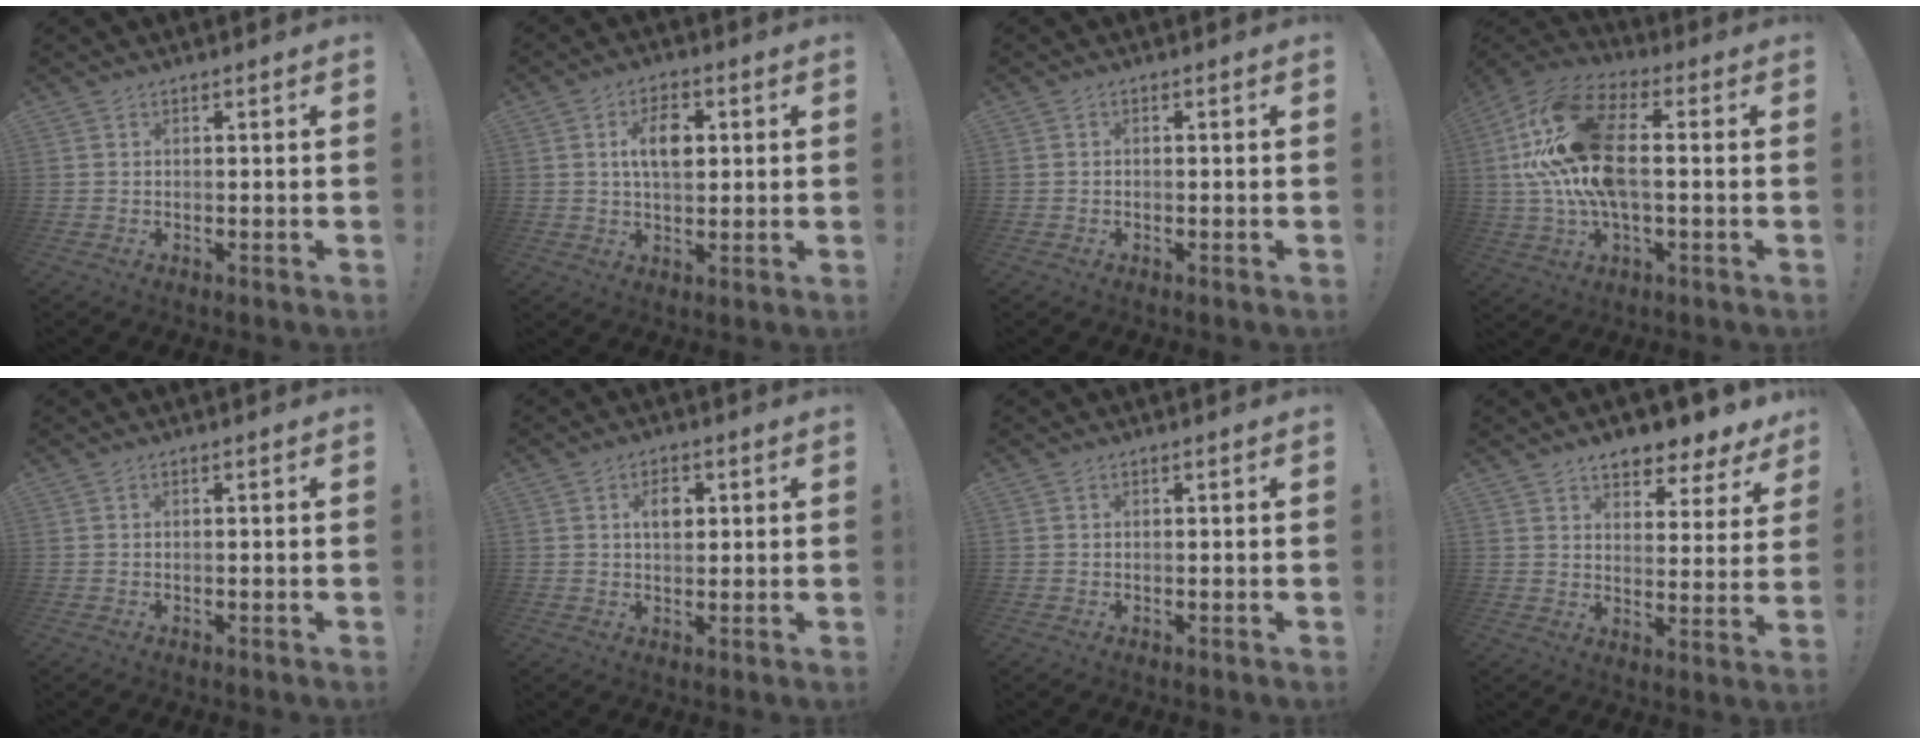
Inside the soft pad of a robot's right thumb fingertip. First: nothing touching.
{"total": 8.9, "force": [1.9, 5.5, 6.7], "torque": [-0.093, 0.004, 0.030]}
{"total": 0.6, "force": [-0.5, 0.3, 0.3], "torque": [-0.005, 0.001, -0.008]}
{"total": 21.8, "force": [1.0, 11.5, 18.5], "torque": [-0.351, 0.018, 0.018]}
{"total": 0.0}
{"total": 4.9, "force": [1.2, 3.2, 3.5], "torque": [-0.044, 0.000, 0.014]}
{"total": 0.0}
{"total": 7.6, "force": [6.5, 2.5, 2.9], "torque": [-0.039, -0.056, 0.117]}